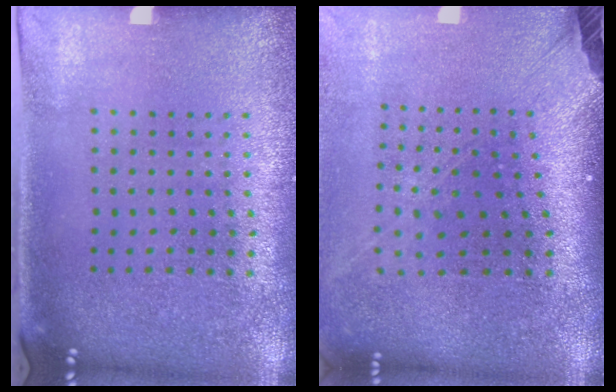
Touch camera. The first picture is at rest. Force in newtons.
{"total": 2.7, "press": 2.0, "slide": 1.9}